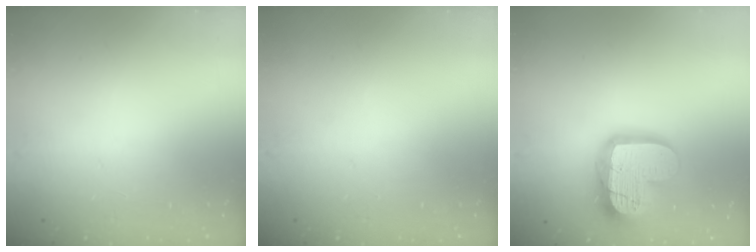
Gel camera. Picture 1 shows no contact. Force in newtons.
{"total": 0.0}
{"total": 16.9, "press": 16.9, "slide": 1.3}